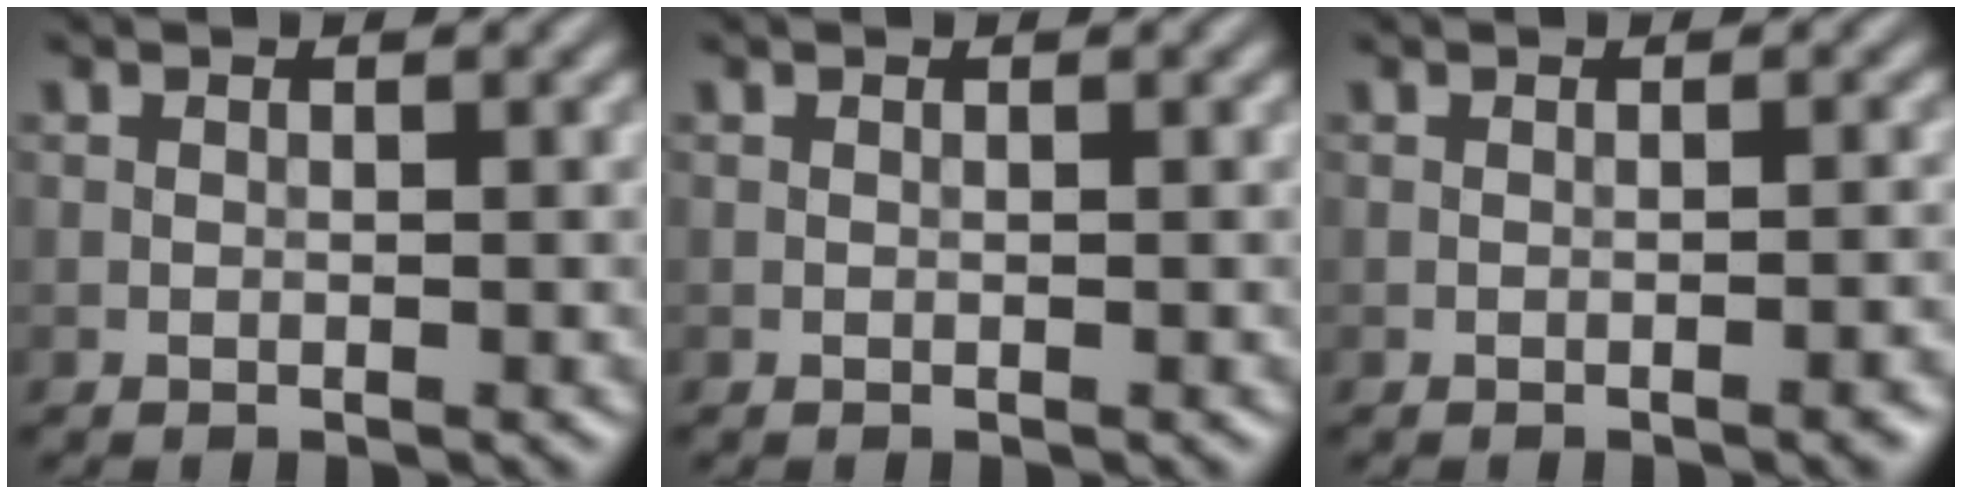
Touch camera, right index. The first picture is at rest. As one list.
[{"total": 0.0}, {"total": 1.6, "force": [-0.7, 0.3, 1.4], "torque": [-0.013, 0.003, -0.010]}]